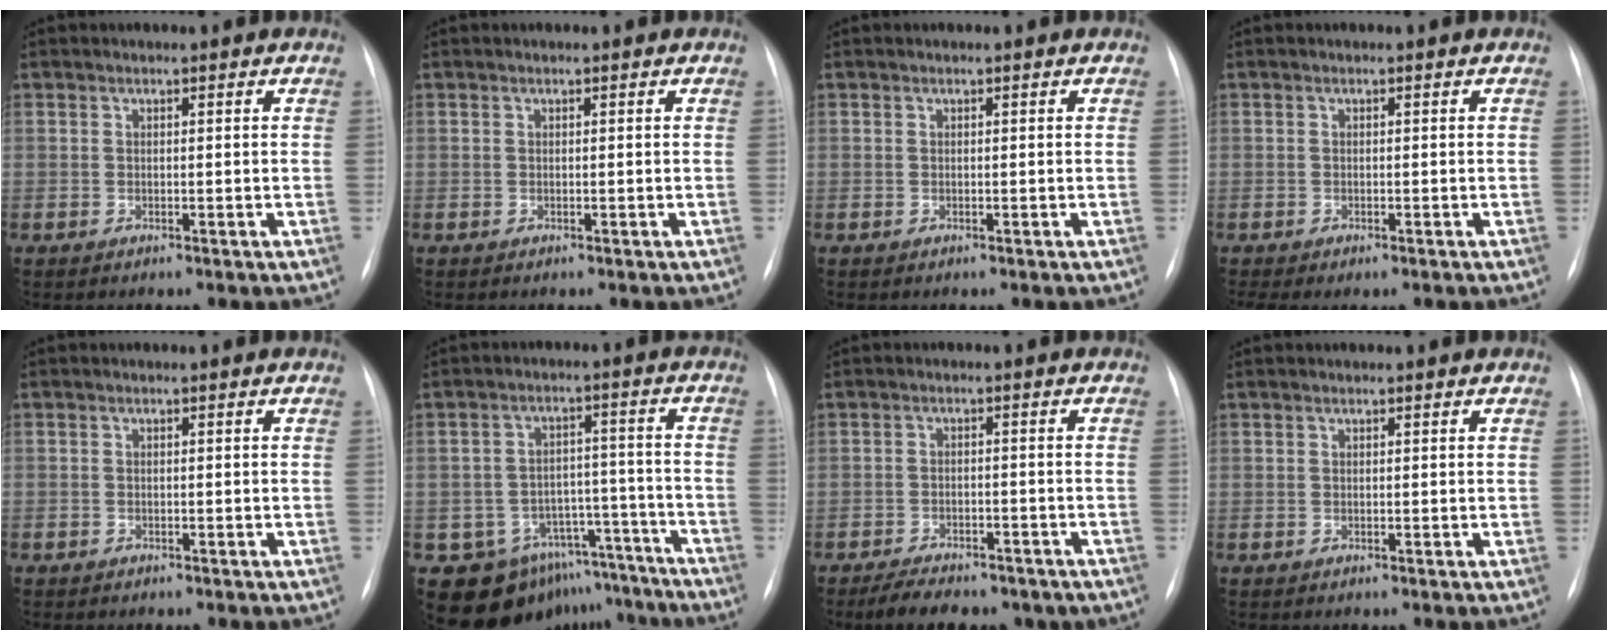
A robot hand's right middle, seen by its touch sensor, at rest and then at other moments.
{"total": 0.0}
{"total": 0.0}
{"total": 2.2, "force": [-1.6, 0.9, 1.2], "torque": [-0.017, -0.004, -0.020]}
{"total": 1.3, "force": [-1.0, 0.7, 0.4], "torque": [-0.008, 0.000, -0.010]}
{"total": 13.9, "force": [-10.4, 9.0, 1.6], "torque": [-0.013, 0.069, -0.127]}
{"total": 11.6, "force": [-9.0, 4.9, 5.4], "torque": [-0.084, 0.006, -0.121]}
{"total": 0.0}